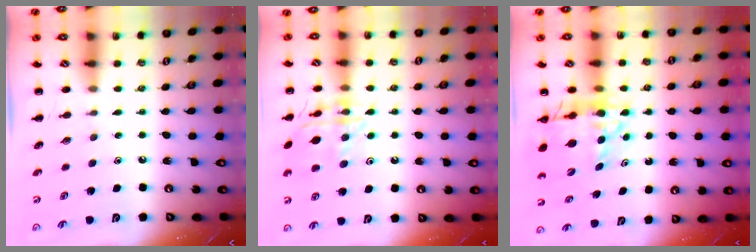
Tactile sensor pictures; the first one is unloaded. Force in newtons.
{"total": 14.8, "press": 14.8, "slide": 0.5}
{"total": 14.6, "press": 14.0, "slide": 4.2}